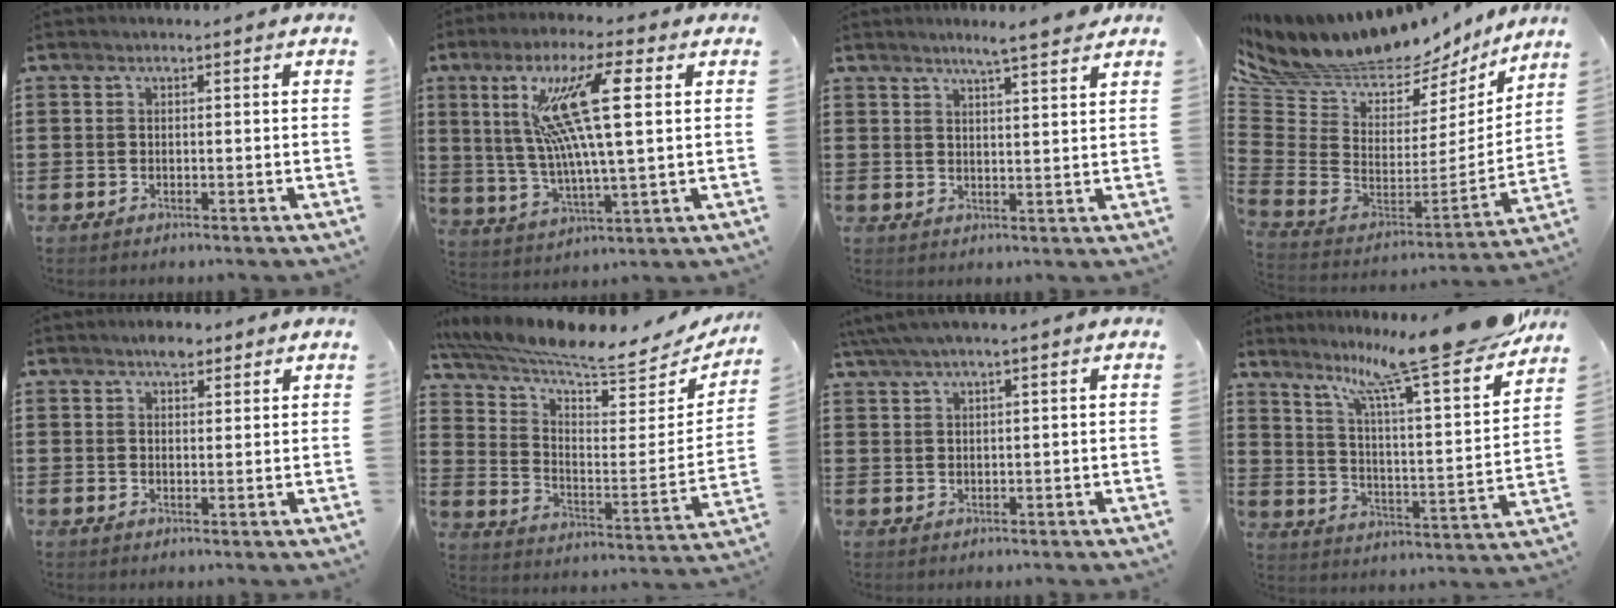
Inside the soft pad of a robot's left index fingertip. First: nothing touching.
{"total": 14.2, "force": [5.5, 2.3, 12.9], "torque": [-0.277, -0.005, 0.085]}
{"total": 3.8, "force": [3.6, -0.3, 1.4], "torque": [-0.038, -0.009, 0.063]}
{"total": 7.5, "force": [6.7, 2.5, 2.2], "torque": [-0.076, -0.068, 0.114]}
{"total": 2.8, "force": [2.3, 1.2, 1.1], "torque": [-0.018, 0.003, 0.039]}
{"total": 7.9, "force": [7.0, 0.6, 3.6], "torque": [-0.096, -0.063, 0.115]}
{"total": 2.4, "force": [1.6, 0.1, 1.9], "torque": [-0.037, 0.003, 0.029]}
{"total": 15.5, "force": [13.2, 0.7, 8.1], "torque": [-0.143, -0.091, 0.210]}